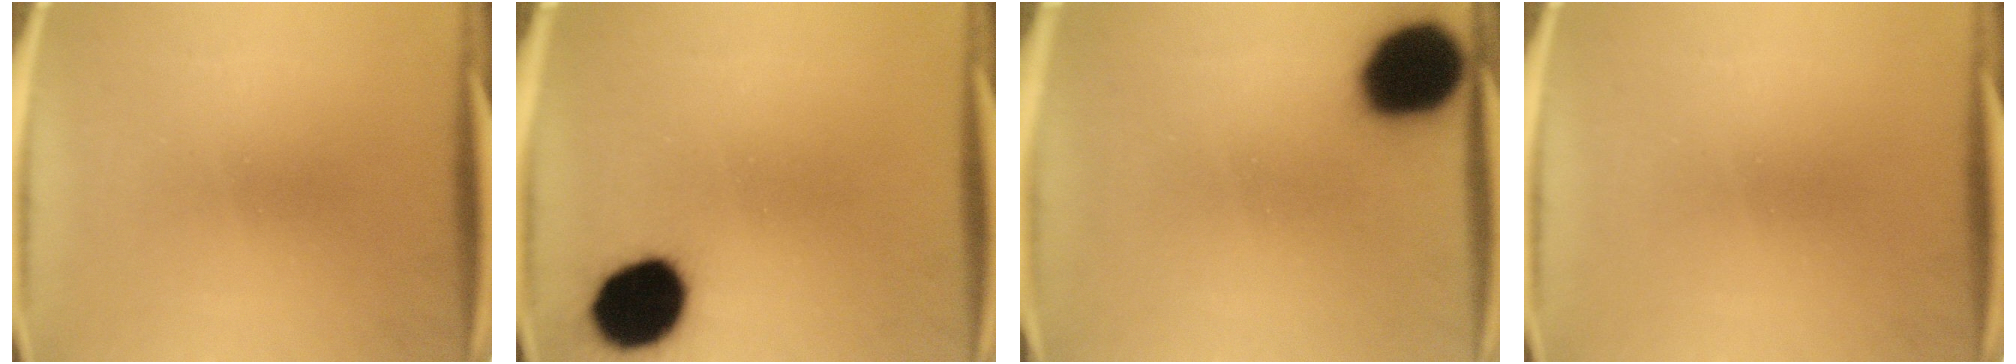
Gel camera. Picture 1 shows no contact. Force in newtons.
{"total": 15.5}
{"total": 18.8}
{"total": 0.0}